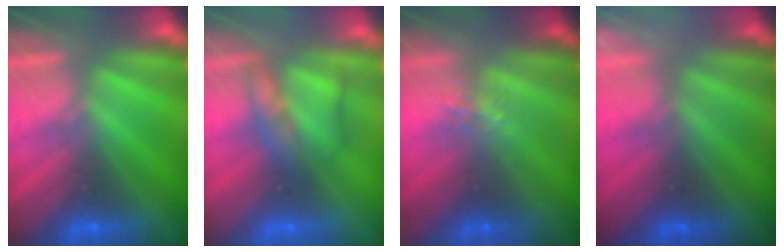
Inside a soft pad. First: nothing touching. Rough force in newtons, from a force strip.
{"total": 2.2}
{"total": 1.4}
{"total": 2.5}